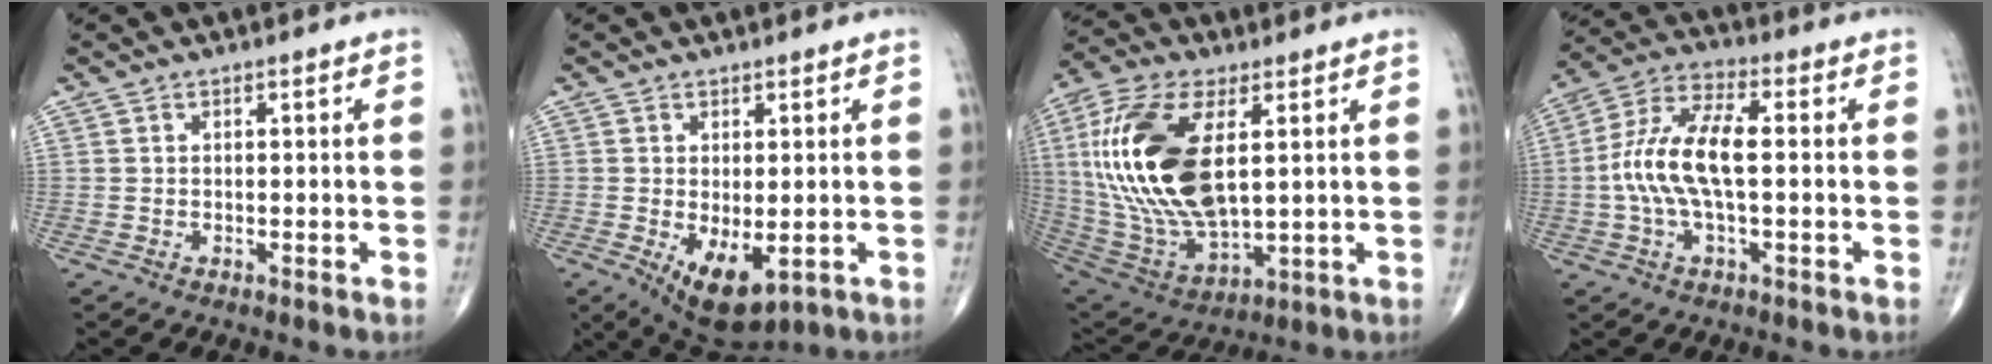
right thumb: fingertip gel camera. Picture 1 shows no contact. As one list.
[{"total": 8.2, "force": [-2.0, 4.0, 6.9], "torque": [-0.104, -0.016, -0.014]}, {"total": 24.0, "force": [4.2, 11.7, 20.6], "torque": [-0.434, -0.021, 0.082]}, {"total": 12.5, "force": [-0.5, 4.9, 11.6], "torque": [-0.250, 0.031, -0.014]}]